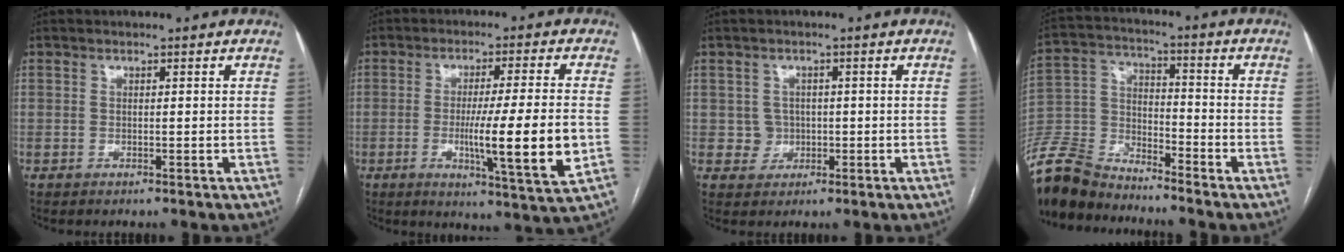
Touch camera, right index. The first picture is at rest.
{"total": 13.5, "force": [-2.4, -0.7, 13.3], "torque": [-0.215, -0.026, -0.042]}
{"total": 2.6, "force": [-0.1, 2.6, 0.2], "torque": [0.005, 0.006, 0.001]}
{"total": 12.2, "force": [-11.6, 3.2, 1.4], "torque": [-0.038, 0.019, -0.231]}